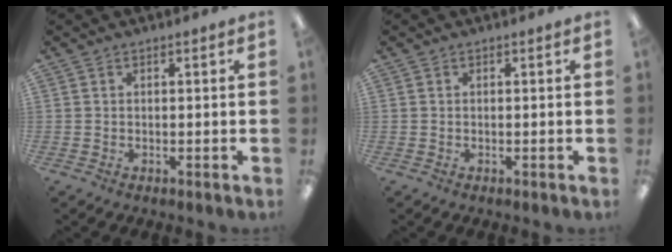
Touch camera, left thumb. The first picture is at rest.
{"total": 0.0}